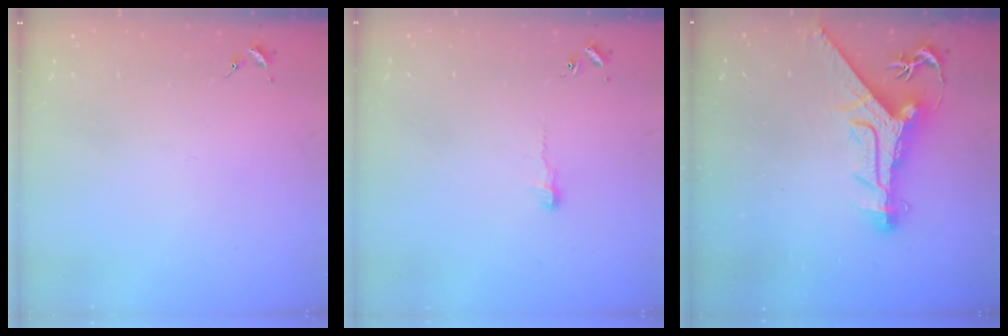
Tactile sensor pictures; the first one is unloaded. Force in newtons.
{"total": 3.6, "press": 3.6, "slide": 0.3}
{"total": 12.1, "press": 12.0, "slide": 1.1}